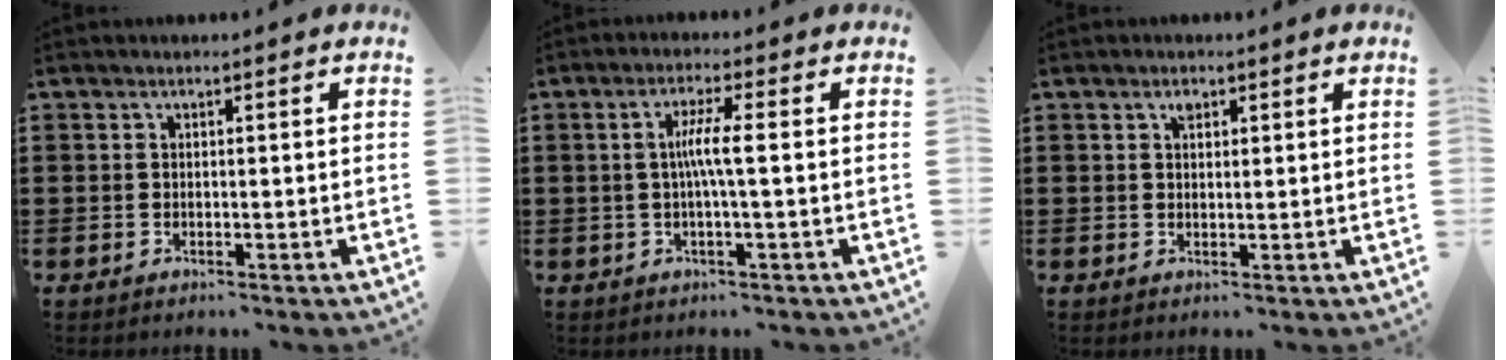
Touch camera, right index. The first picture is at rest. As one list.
[{"total": 4.5, "force": [-0.1, 0.1, 4.5], "torque": [-0.083, -0.002, -0.007]}, {"total": 1.2, "force": [0.7, 0.6, 0.8], "torque": [-0.009, 0.000, 0.010]}]